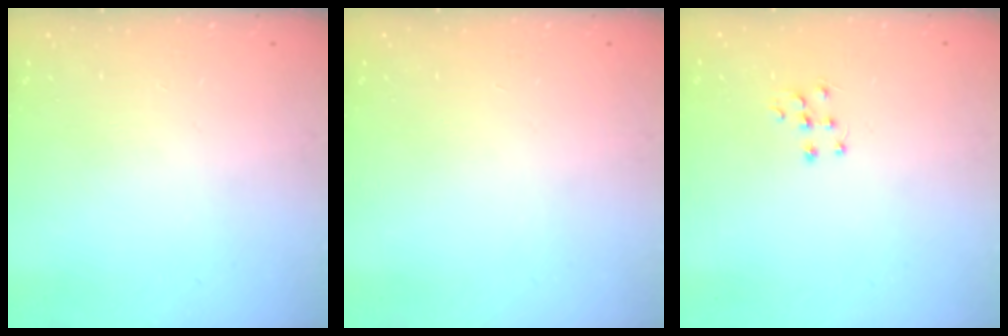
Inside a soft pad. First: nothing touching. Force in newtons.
{"total": 0.0}
{"total": 6.2, "press": 6.2, "slide": 0.4}